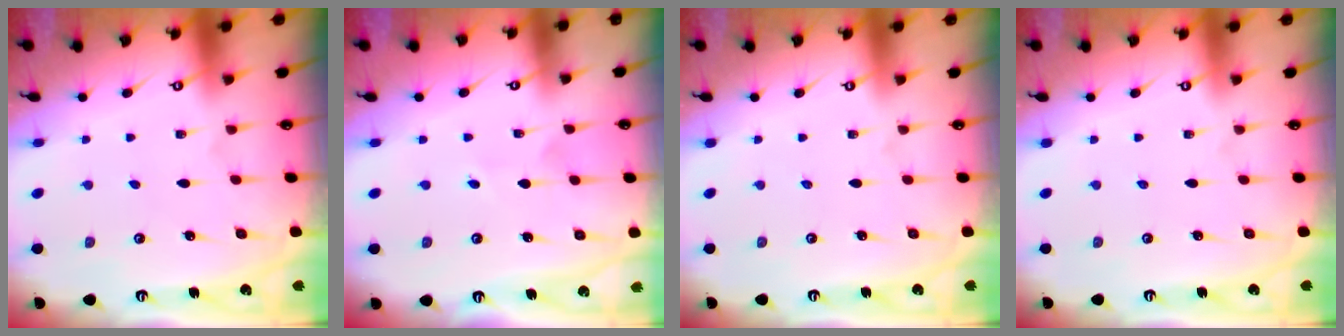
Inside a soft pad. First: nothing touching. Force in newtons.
{"total": 2.6, "press": 2.4, "slide": 1.0}
{"total": 0.0}
{"total": 0.0}